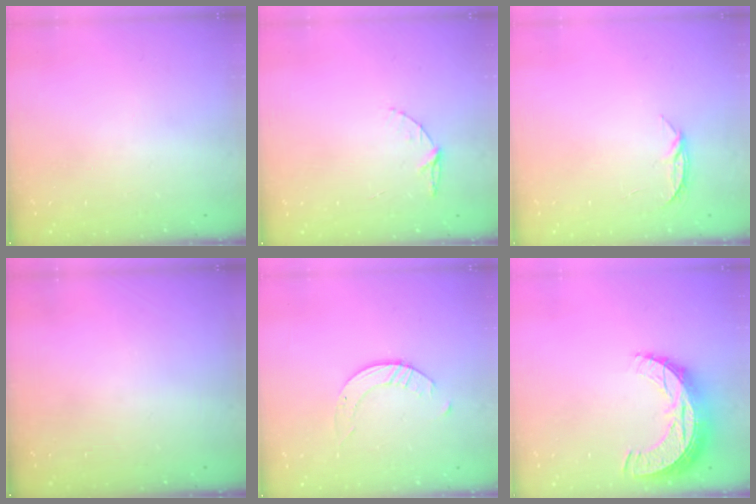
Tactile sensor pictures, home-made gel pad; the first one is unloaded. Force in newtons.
{"total": 5.2, "press": 5.1, "slide": 0.5}
{"total": 4.0, "press": 4.0, "slide": 0.5}
{"total": 0.0}
{"total": 2.6, "press": 2.6, "slide": 0.3}
{"total": 10.9, "press": 10.9, "slide": 0.7}